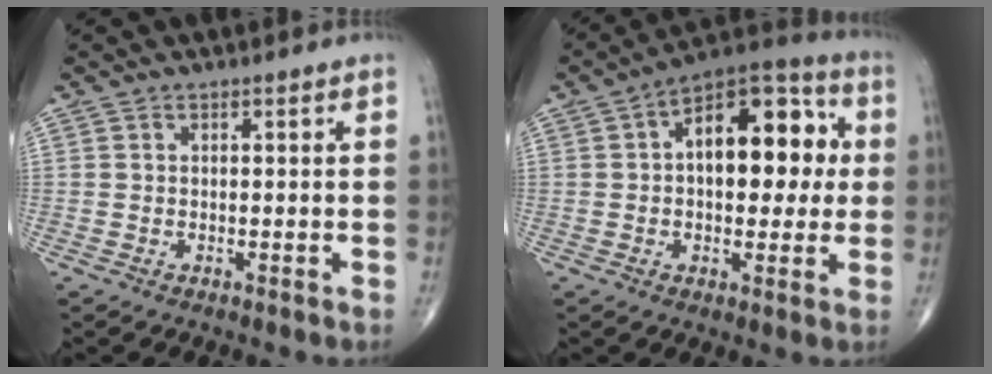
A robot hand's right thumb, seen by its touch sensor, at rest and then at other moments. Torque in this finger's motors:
{"motor_torque": [0.00, 1.05, 0.93, 0.56, 0.11]}